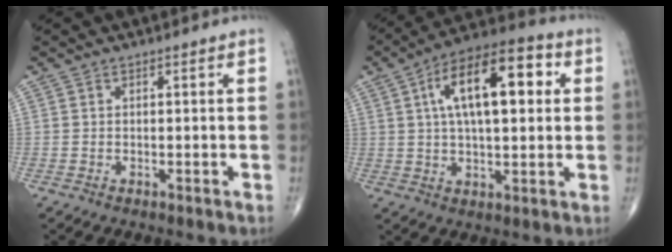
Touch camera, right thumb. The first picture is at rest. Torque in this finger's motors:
{"motor_torque": [0.81, 4.20, 1.69, 0.59, 0.20]}